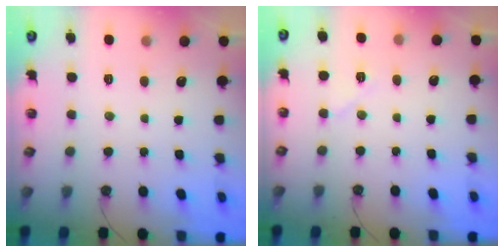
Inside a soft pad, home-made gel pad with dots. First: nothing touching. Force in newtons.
{"total": 6.3, "press": 5.8, "slide": 2.5}